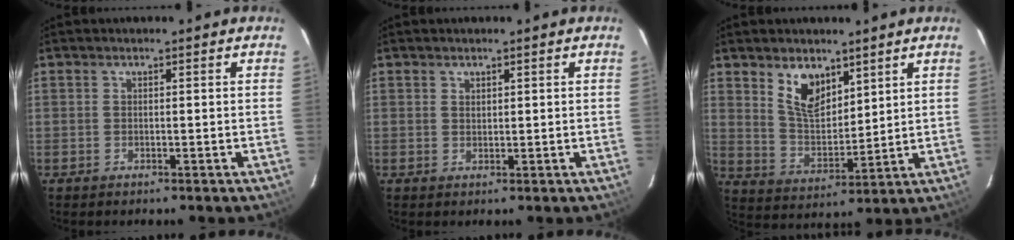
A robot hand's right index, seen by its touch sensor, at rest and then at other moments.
{"total": 0.8, "force": [0.6, 0.5, 0.2], "torque": [-0.002, 0.001, 0.012]}
{"total": 8.7, "force": [5.3, 4.6, 5.2], "torque": [-0.089, 0.003, 0.110]}